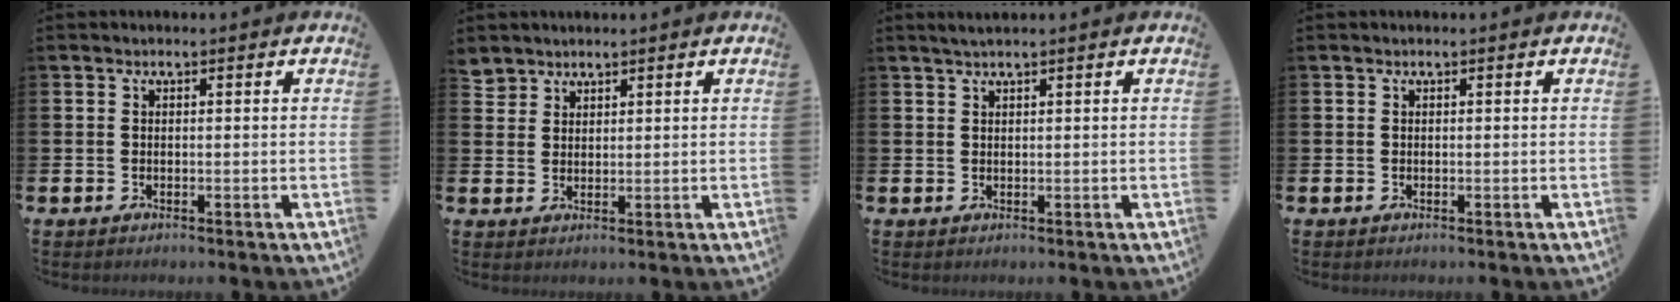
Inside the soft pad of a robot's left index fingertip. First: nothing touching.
{"total": 2.9, "force": [2.7, 1.0, -0.2], "torque": [0.005, -0.011, 0.052]}
{"total": 1.3, "force": [1.0, 0.0, 0.7], "torque": [-0.022, 0.005, 0.020]}
{"total": 0.0}